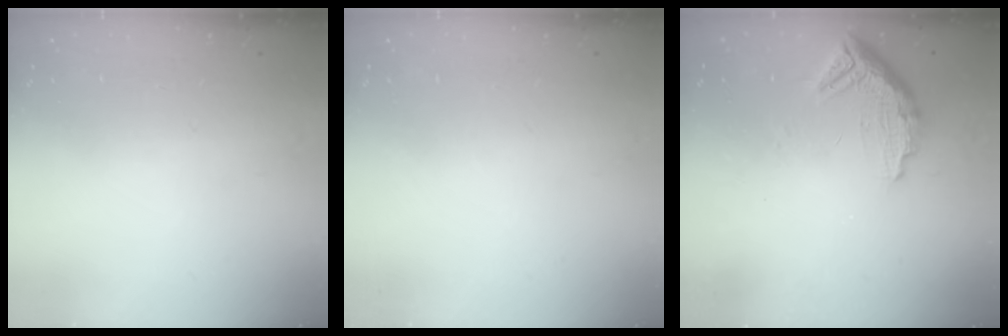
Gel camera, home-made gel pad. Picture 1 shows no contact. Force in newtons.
{"total": 0.0}
{"total": 10.8, "press": 10.7, "slide": 0.8}